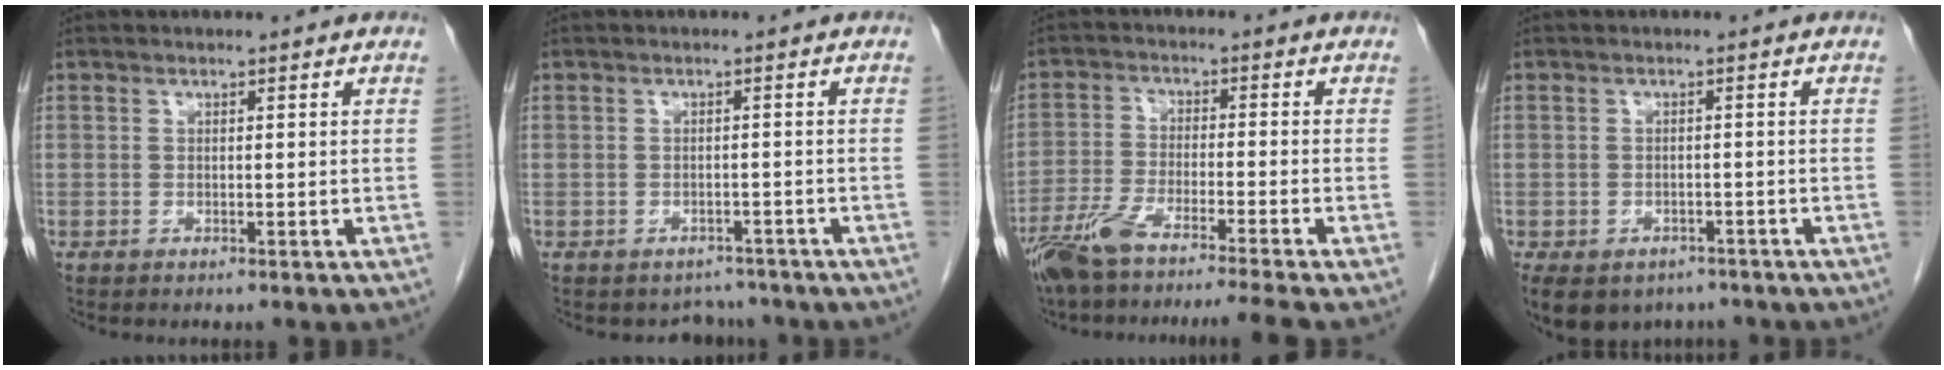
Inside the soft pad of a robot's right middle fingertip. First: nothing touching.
{"total": 3.0, "force": [-2.6, 1.5, -0.4], "torque": [0.006, 0.012, -0.034]}
{"total": 12.2, "force": [-10.0, -1.0, 6.9], "torque": [-0.117, -0.025, -0.166]}
{"total": 14.6, "force": [-8.8, 10.3, 5.5], "torque": [-0.158, -0.003, -0.104]}